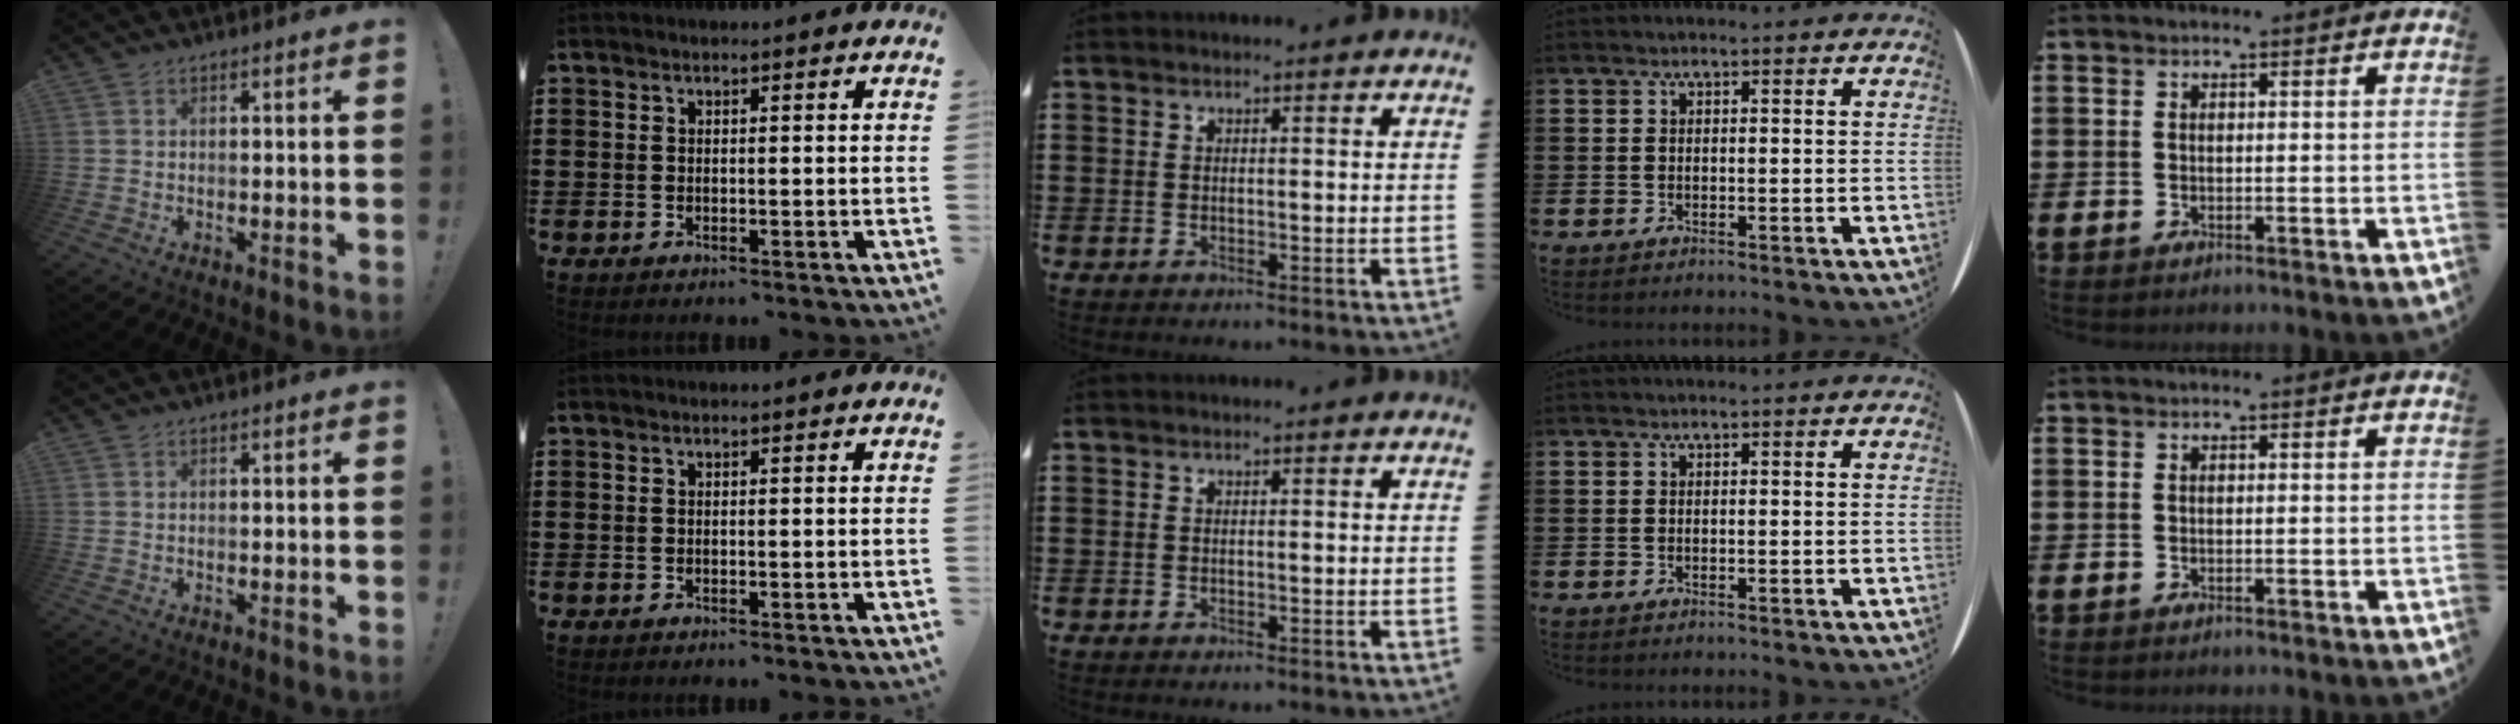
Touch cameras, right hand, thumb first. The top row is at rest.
{}